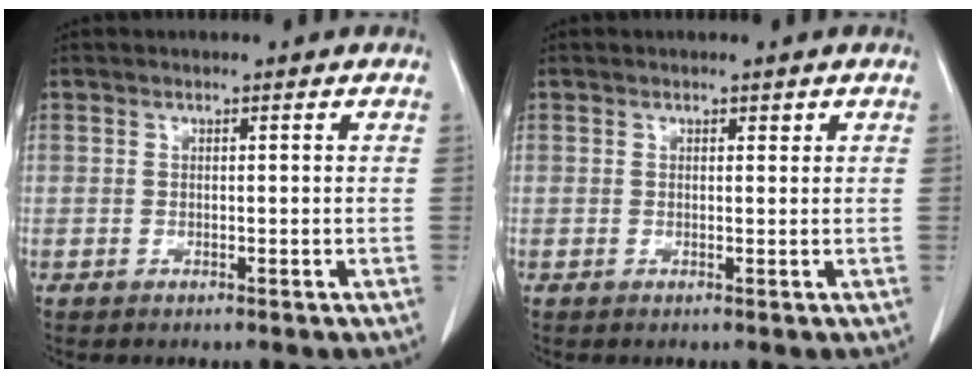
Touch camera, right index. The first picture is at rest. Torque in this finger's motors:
{"motor_torque": [-0.07, -0.03, -0.01, -0.01]}